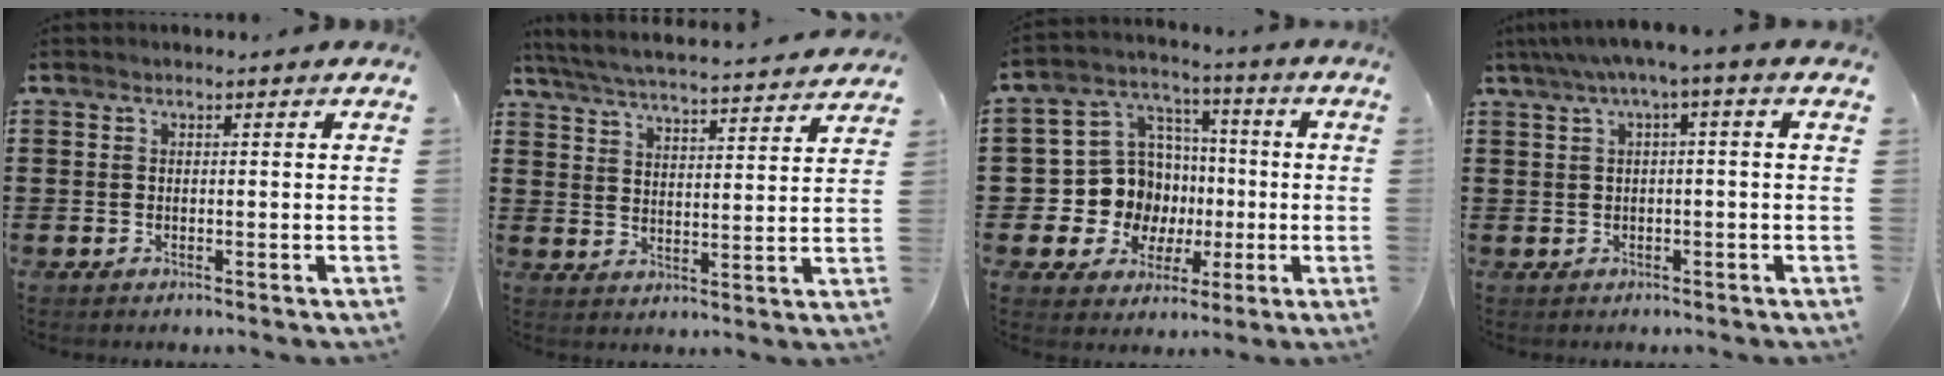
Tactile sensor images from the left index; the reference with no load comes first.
{"total": 5.1, "force": [4.9, -0.5, 1.3], "torque": [-0.048, -0.039, 0.081]}
{"total": 10.9, "force": [-0.9, 10.5, 2.8], "torque": [-0.101, 0.000, -0.007]}
{"total": 2.6, "force": [-0.4, 0.0, 2.5], "torque": [-0.045, -0.001, -0.011]}